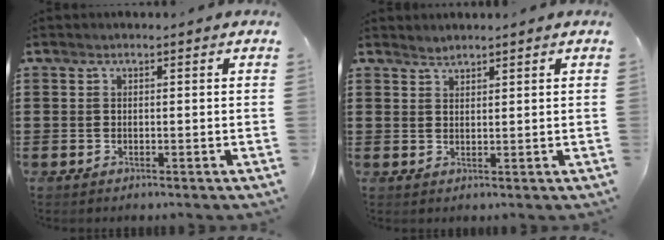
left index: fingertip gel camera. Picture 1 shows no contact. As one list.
[{"total": 1.2, "force": [1.2, 0.0, 0.0], "torque": [-0.003, -0.001, 0.024]}]